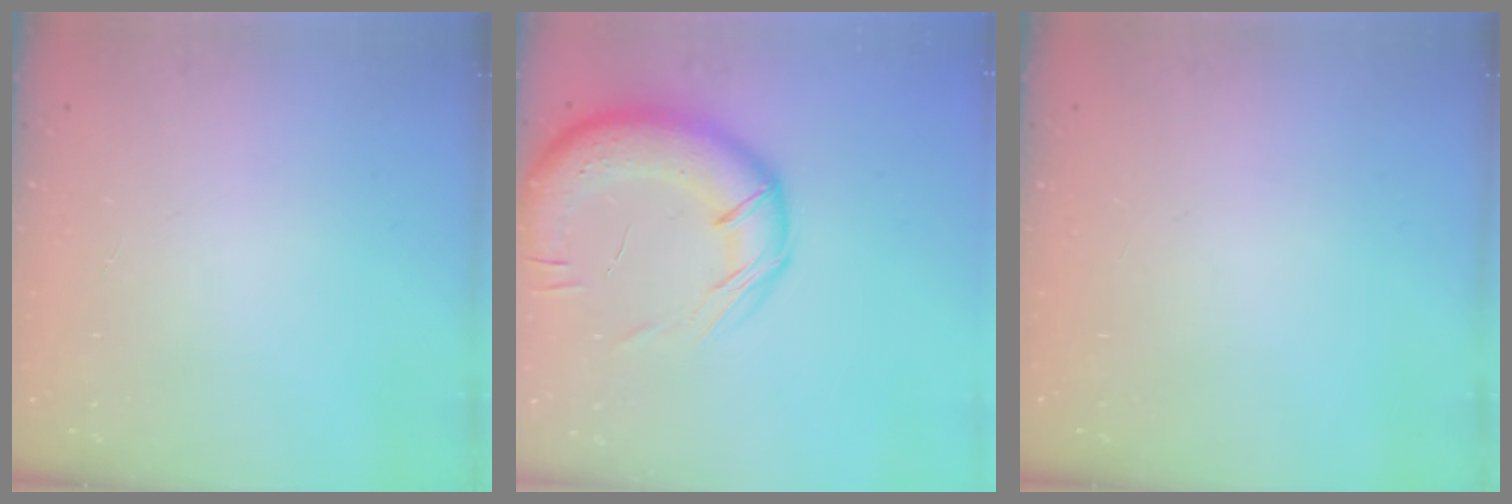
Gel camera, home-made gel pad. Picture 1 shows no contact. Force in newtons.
{"total": 18.4, "press": 18.0, "slide": 3.7}
{"total": 0.0}